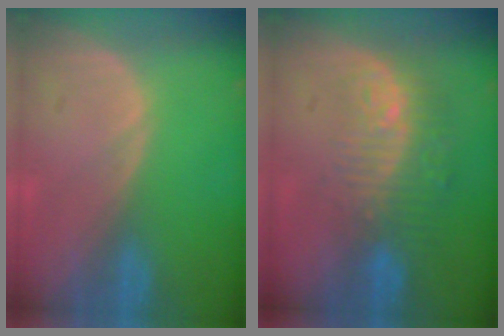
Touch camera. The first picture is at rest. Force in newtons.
{"total": 9.9, "press": 8.1, "slide": 5.7}